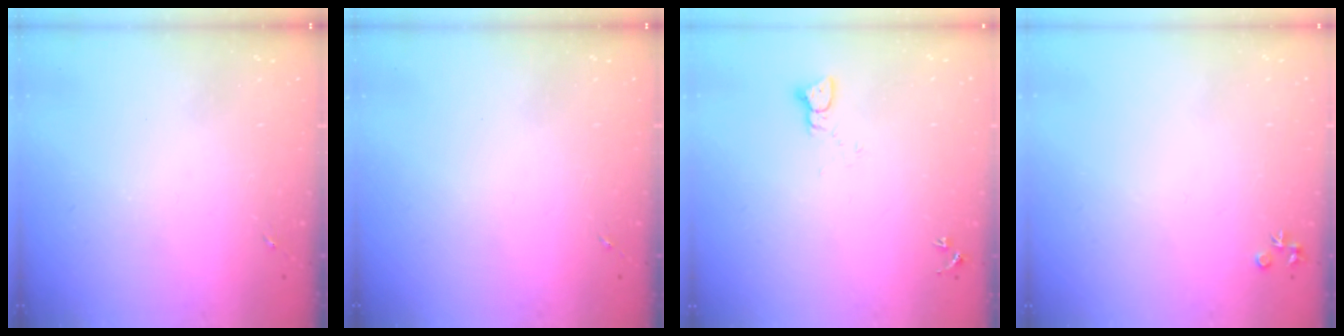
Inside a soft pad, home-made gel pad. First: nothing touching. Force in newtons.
{"total": 0.0}
{"total": 2.2, "press": 2.2, "slide": 0.2}
{"total": 4.0, "press": 4.0, "slide": 0.6}